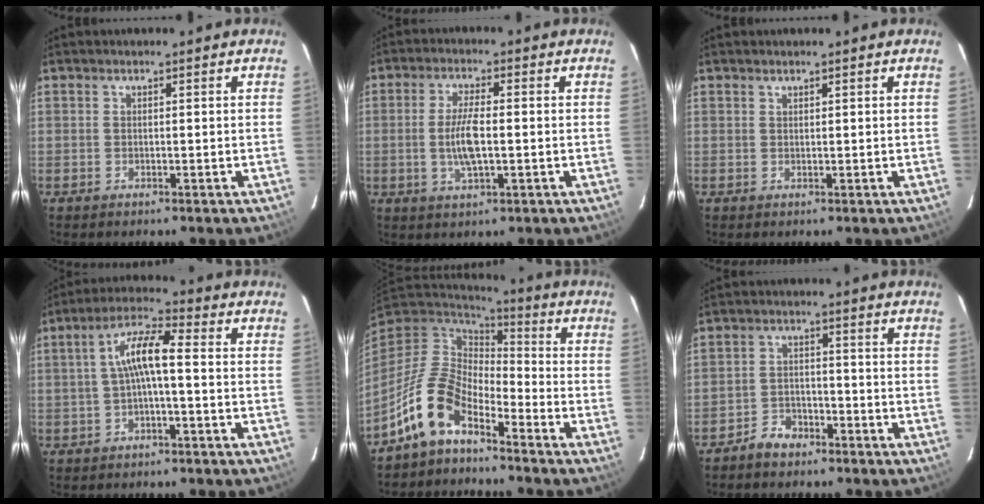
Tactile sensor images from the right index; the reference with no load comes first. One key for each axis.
{"total": 6.7, "fx": -0.8, "fy": 1.8, "fz": 6.4, "tx": -0.128, "ty": -0.002, "tz": -0.015}
{"total": 0.5, "fx": 0.5, "fy": 0.2, "fz": 0.0, "tx": -0.001, "ty": 0.001, "tz": 0.010}
{"total": 7.4, "fx": -0.5, "fy": 1.6, "fz": 7.2, "tx": -0.147, "ty": 0.020, "tz": -0.007}
{"total": 11.8, "fx": -7.6, "fy": 5.4, "fz": 7.2, "tx": -0.147, "ty": 0.009, "tz": -0.155}
{"total": 4.7, "fx": -3.9, "fy": 2.4, "fz": 1.2, "tx": -0.043, "ty": 0.013, "tz": -0.067}